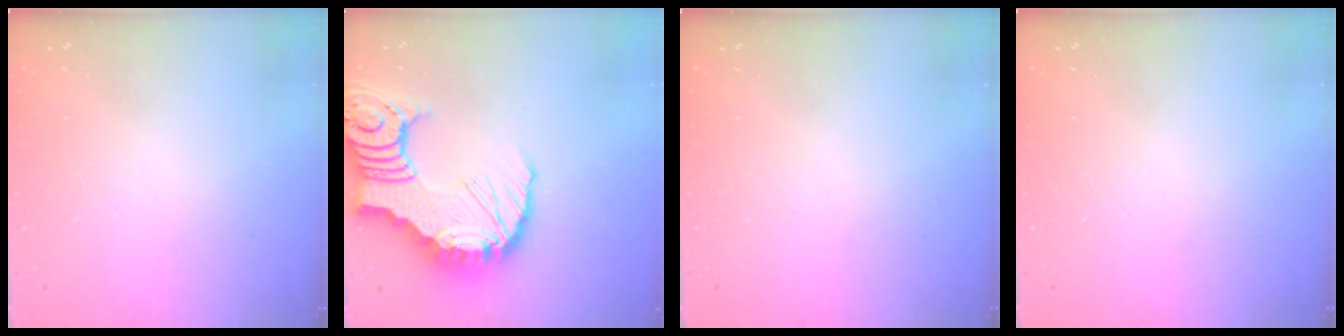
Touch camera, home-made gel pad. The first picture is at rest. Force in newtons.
{"total": 18.4, "press": 18.3, "slide": 2.4}
{"total": 0.0}
{"total": 0.0}